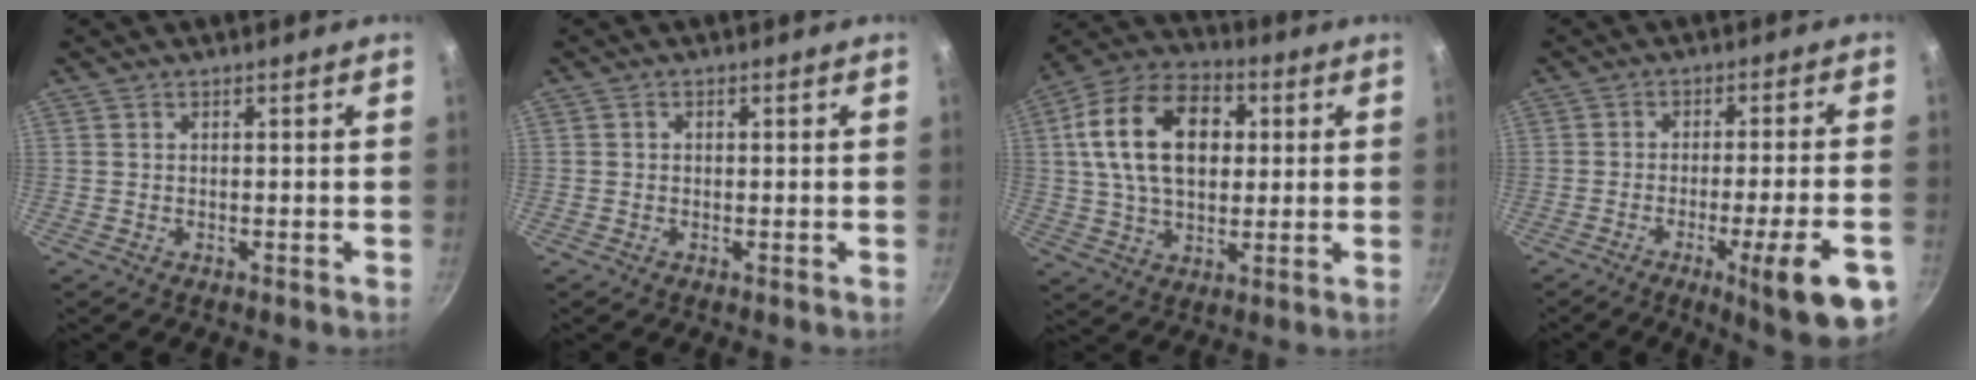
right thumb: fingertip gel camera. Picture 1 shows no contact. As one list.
[{"total": 0.6, "force": [0.0, 0.5, 0.2], "torque": [-0.004, 0.003, 0.000]}, {"total": 18.9, "force": [3.8, 12.4, 13.8], "torque": [-0.215, 0.015, 0.052]}, {"total": 14.0, "force": [-6.0, 2.1, 12.4], "torque": [-0.157, 0.019, -0.080]}]